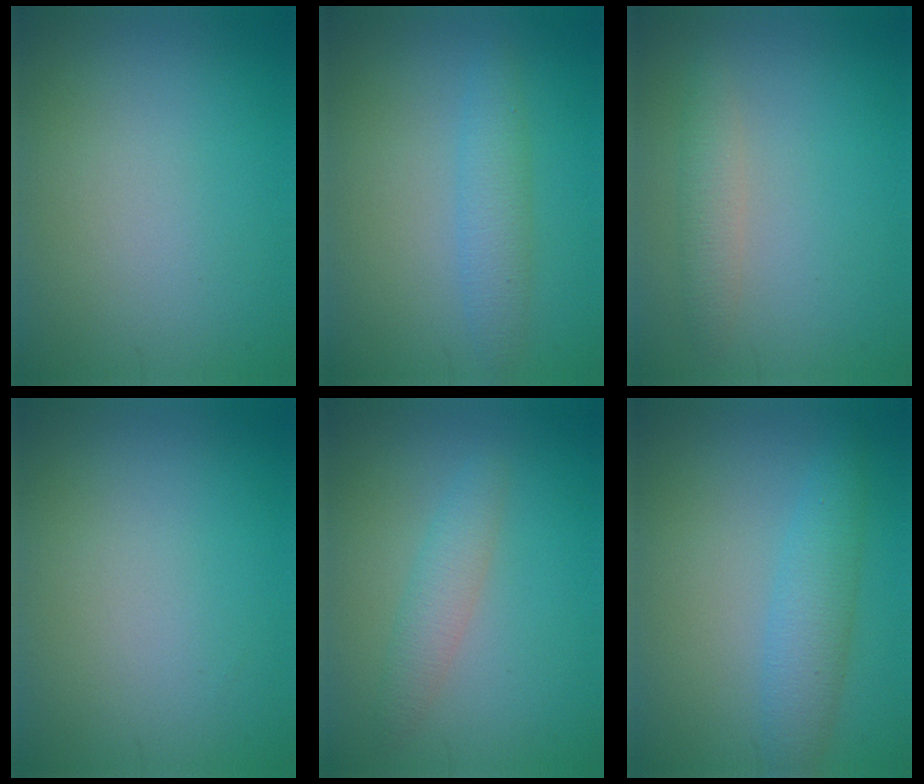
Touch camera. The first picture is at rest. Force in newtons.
{"total": 2.5, "press": 2.5, "slide": 0.2}
{"total": 1.9, "press": 1.9, "slide": 0.0}
{"total": 0.0}
{"total": 2.2, "press": 2.2, "slide": 0.1}
{"total": 3.3, "press": 3.3, "slide": 0.1}